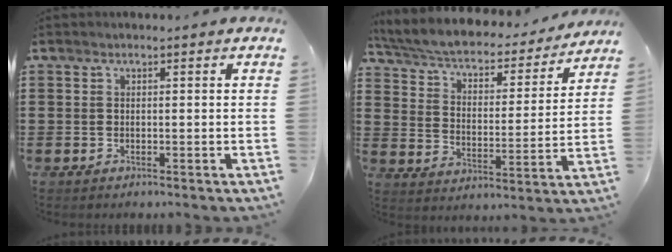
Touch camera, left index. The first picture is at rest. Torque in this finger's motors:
{"motor_torque": [1.31, -0.83, 0.54, 0.15]}